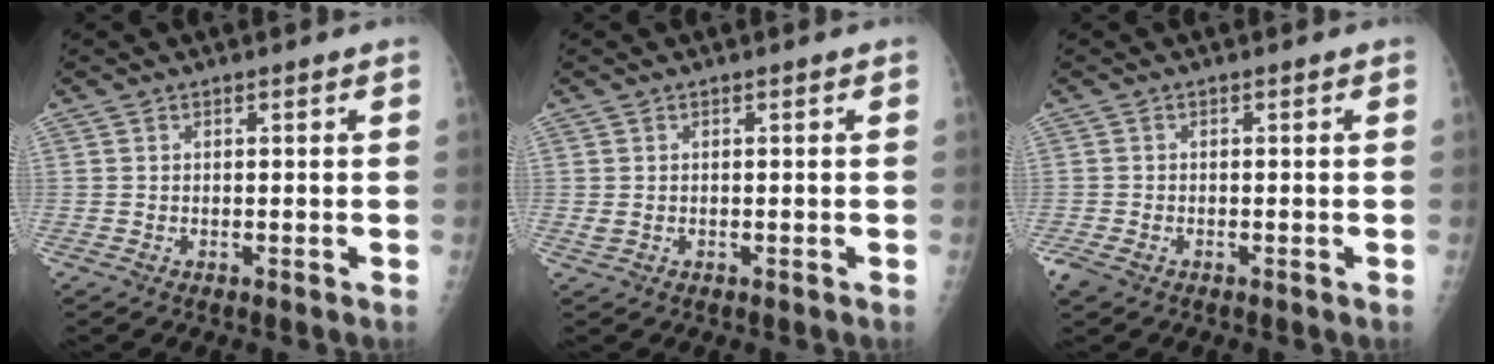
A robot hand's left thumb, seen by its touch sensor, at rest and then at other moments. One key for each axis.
{"total": 0.9, "fx": -0.1, "fy": 0.6, "fz": 0.6, "tx": -0.023, "ty": 0.003, "tz": 0.002}
{"total": 2.6, "fx": -1.5, "fy": 1.5, "fz": 1.5, "tx": -0.041, "ty": -0.004, "tz": -0.027}